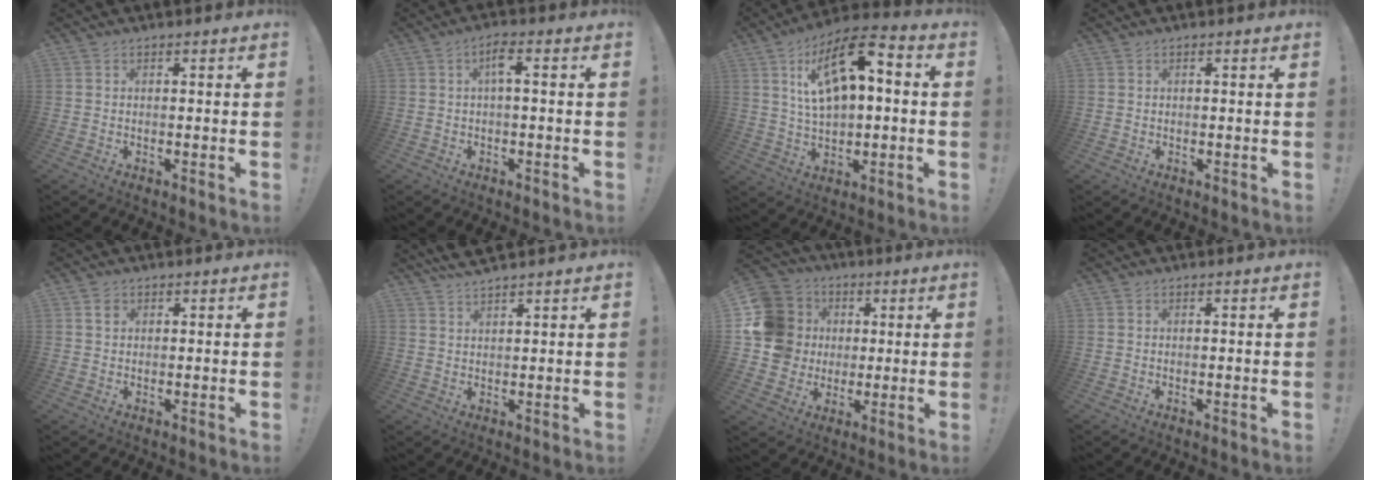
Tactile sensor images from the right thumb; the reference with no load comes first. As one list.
[{"total": 4.2, "force": [0.5, 0.8, 4.1], "torque": [-0.081, 0.009, 0.003]}, {"total": 15.4, "force": [5.0, 7.6, 12.5], "torque": [-0.205, -0.015, 0.085]}, {"total": 1.4, "force": [0.4, 1.3, -0.2], "torque": [0.004, -0.003, 0.007]}, {"total": 1.6, "force": [0.9, 1.3, 0.5], "torque": [0.004, -0.003, 0.013]}, {"total": 3.9, "force": [3.5, 0.3, 1.7], "torque": [-0.032, -0.021, 0.065]}, {"total": 16.5, "force": [1.9, 14.9, 6.8], "torque": [-0.124, 0.005, 0.056]}, {"total": 0.0}]